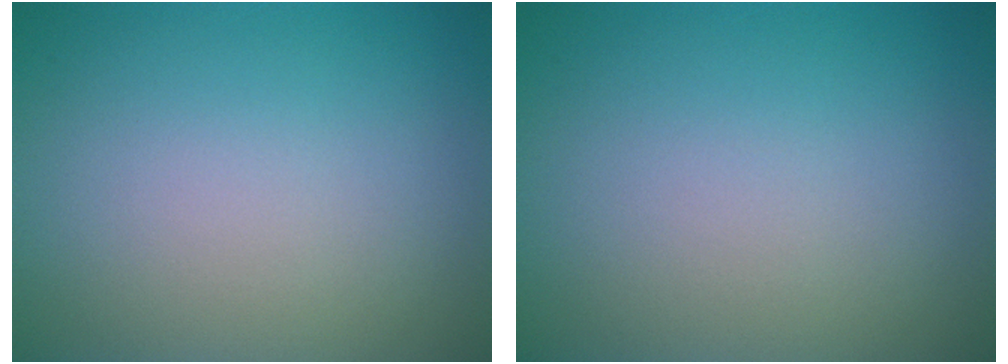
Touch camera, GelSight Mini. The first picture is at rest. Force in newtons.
{"total": 0.0}